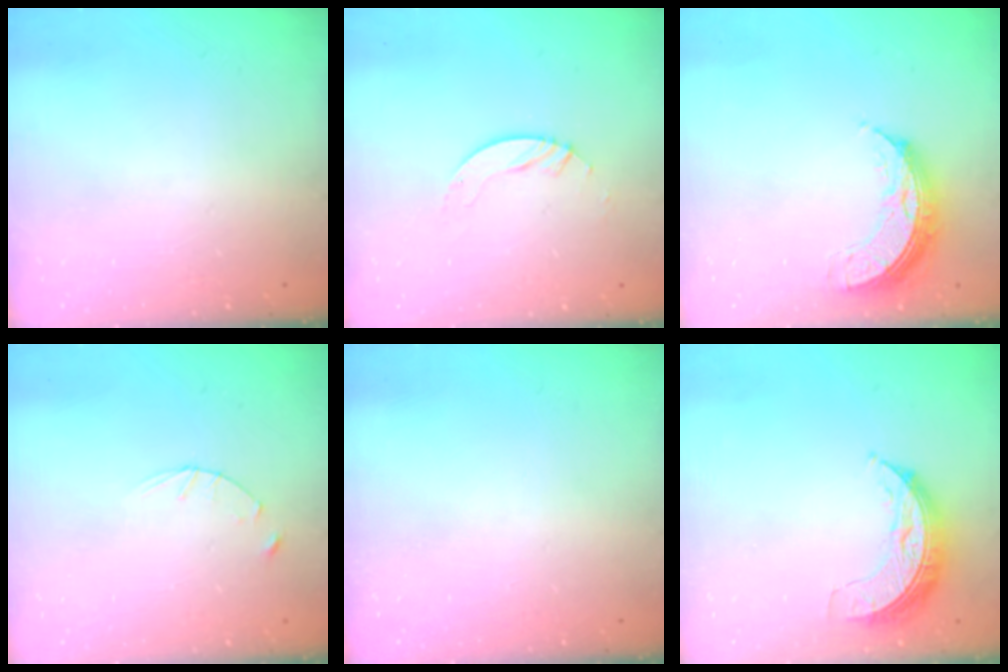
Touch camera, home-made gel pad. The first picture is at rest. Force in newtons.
{"total": 3.0, "press": 3.0, "slide": 0.2}
{"total": 7.9, "press": 7.8, "slide": 0.8}
{"total": 2.8, "press": 2.8, "slide": 0.4}
{"total": 0.0}
{"total": 8.3, "press": 8.3, "slide": 0.5}